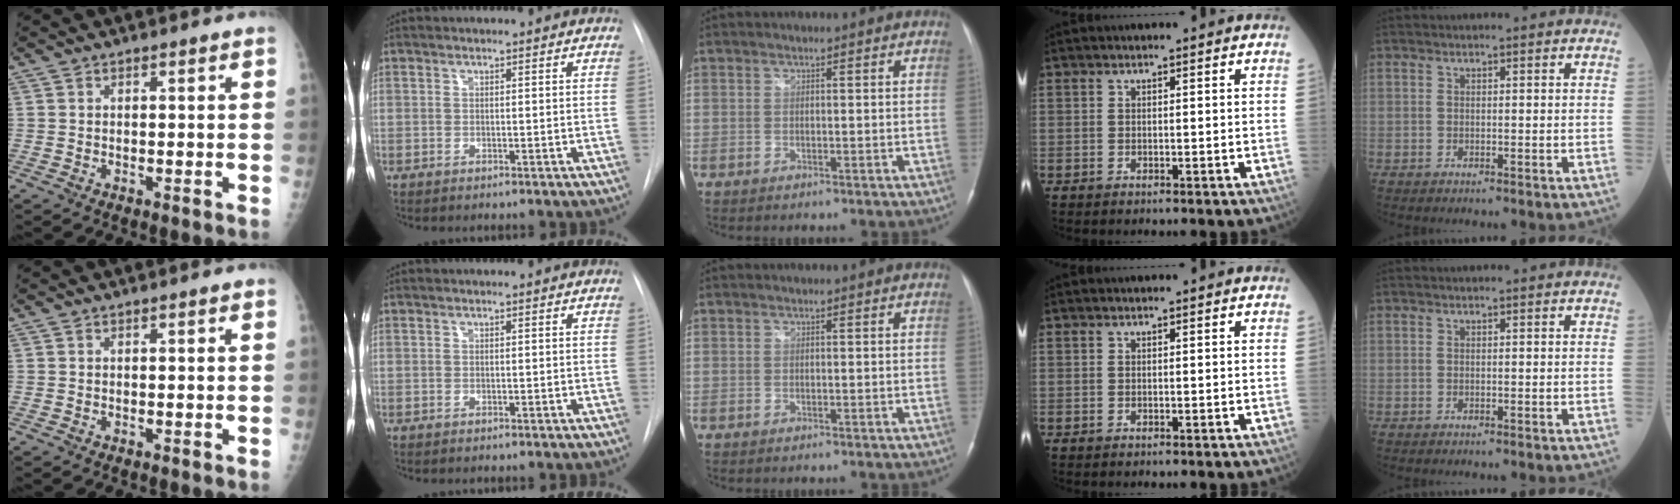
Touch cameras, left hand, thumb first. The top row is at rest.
{}